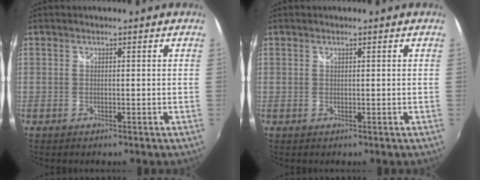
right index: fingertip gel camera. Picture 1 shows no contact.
{"total": 0.0}